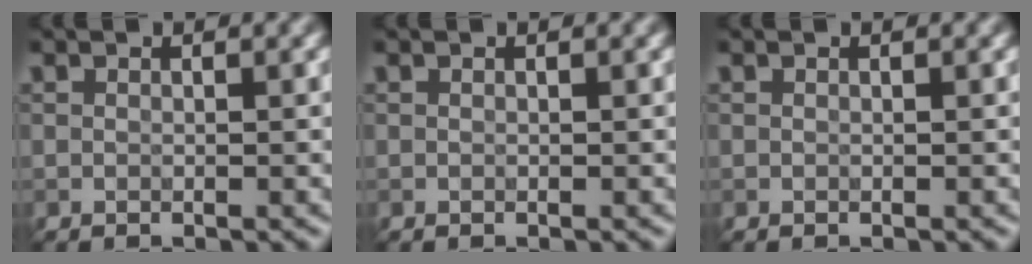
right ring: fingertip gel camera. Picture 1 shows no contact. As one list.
[{"total": 0.0}, {"total": 0.0}]